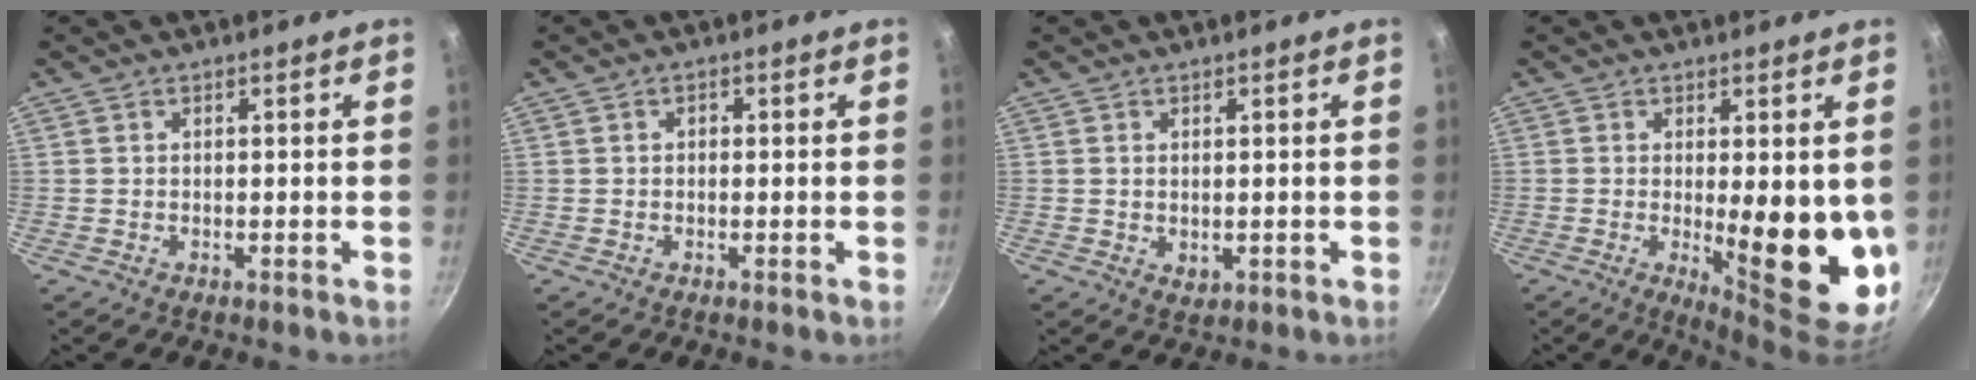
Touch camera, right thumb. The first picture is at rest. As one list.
[{"total": 0.9, "force": [0.0, 0.8, 0.5], "torque": [-0.006, 0.005, -0.002]}, {"total": 1.7, "force": [0.3, 1.2, 1.1], "torque": [-0.016, -0.003, 0.007]}, {"total": 13.5, "force": [-0.6, 4.4, 12.7], "torque": [-0.148, -0.025, 0.004]}]